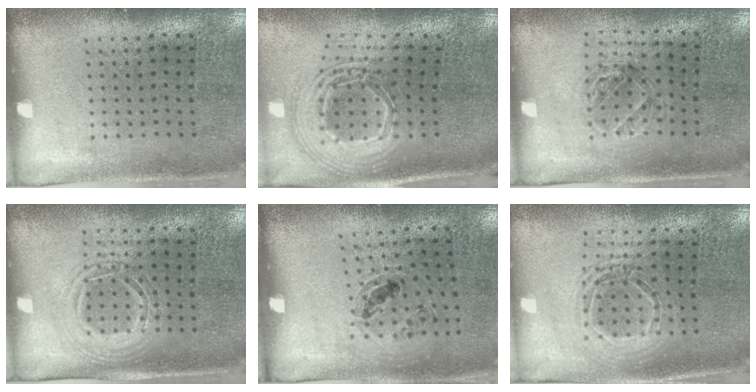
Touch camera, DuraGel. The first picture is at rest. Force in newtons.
{"total": 2.6, "press": 1.8, "slide": 1.8}
{"total": 1.1, "press": 1.1, "slide": 0.2}
{"total": 1.3, "press": 1.3, "slide": 0.4}
{"total": 1.0, "press": 0.9, "slide": 0.5}
{"total": 1.7, "press": 1.4, "slide": 0.9}